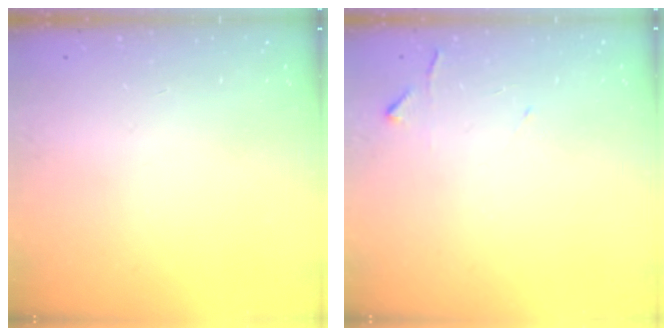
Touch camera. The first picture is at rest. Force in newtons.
{"total": 4.7, "press": 4.6, "slide": 0.6}